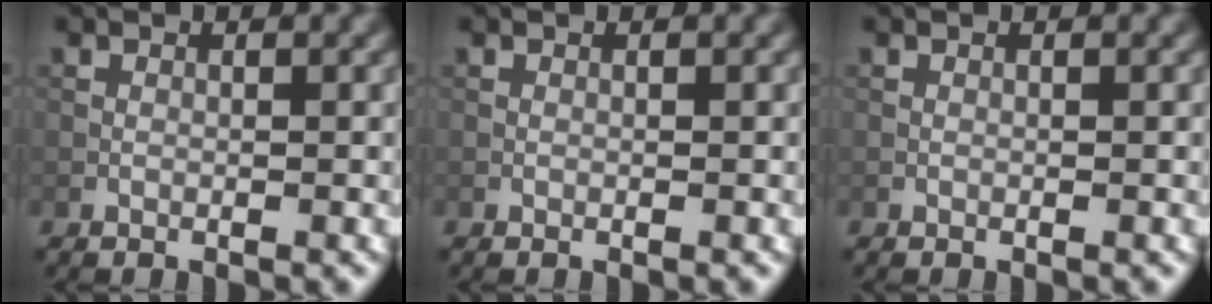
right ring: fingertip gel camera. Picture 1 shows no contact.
{"total": 0.0}
{"total": 0.0}